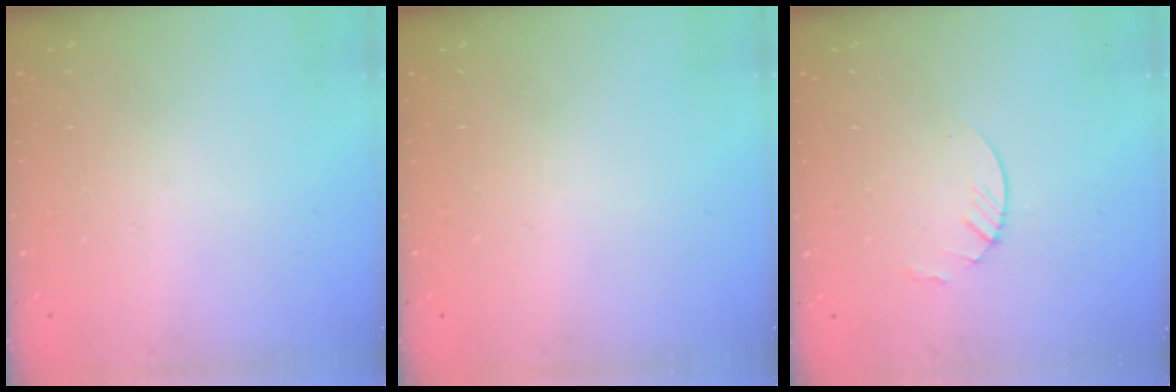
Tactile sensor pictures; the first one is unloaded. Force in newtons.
{"total": 0.0}
{"total": 3.0, "press": 3.0, "slide": 0.3}